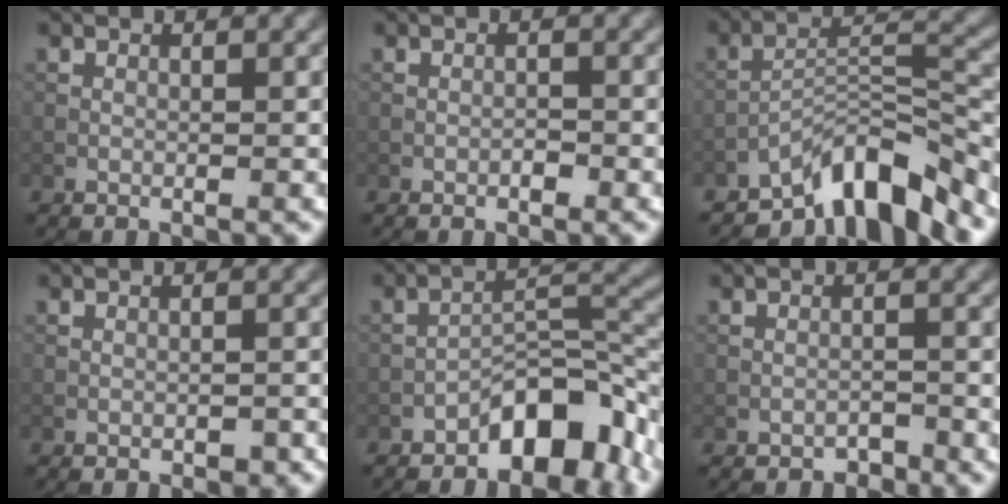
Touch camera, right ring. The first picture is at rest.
{"total": 0.7, "force": [-0.4, 0.3, 0.5], "torque": [-0.007, 0.002, -0.007]}
{"total": 8.6, "force": [-6.6, 2.3, 5.0], "torque": [-0.070, 0.008, -0.121]}
{"total": 0.9, "force": [-0.6, 0.5, 0.6], "torque": [-0.008, 0.001, -0.008]}
{"total": 7.2, "force": [-4.3, 2.8, 4.9], "torque": [-0.060, 0.022, -0.071]}
{"total": 1.1, "force": [-1.0, 0.4, 0.1], "torque": [0.001, 0.005, -0.018]}